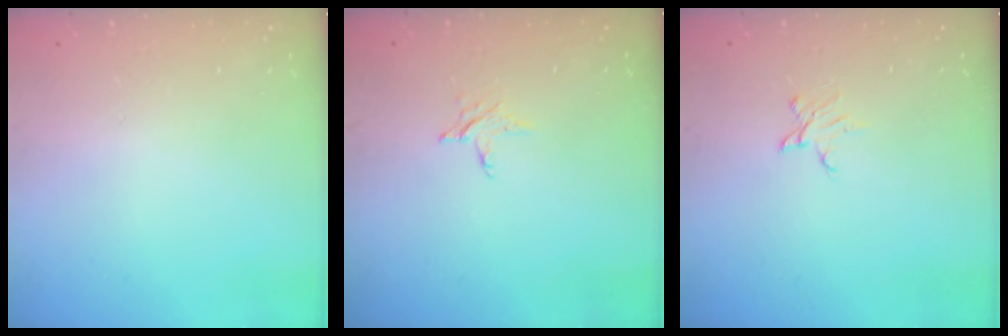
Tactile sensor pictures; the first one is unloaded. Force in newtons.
{"total": 2.9, "press": 2.9, "slide": 0.2}
{"total": 4.3, "press": 4.3, "slide": 0.3}